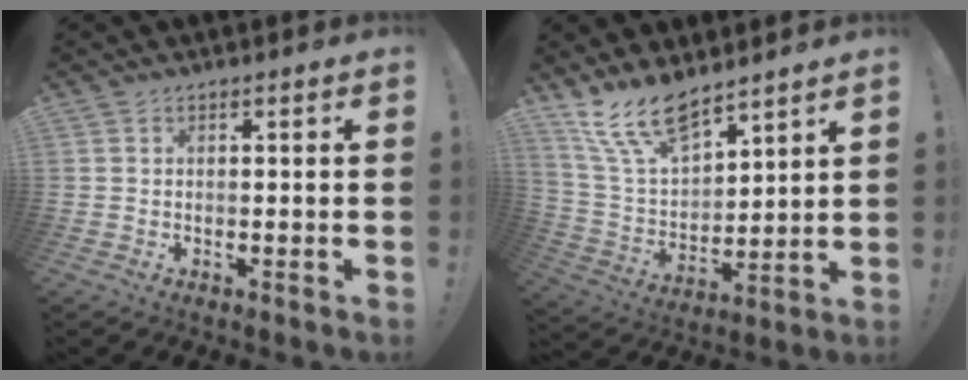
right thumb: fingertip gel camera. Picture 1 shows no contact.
{"total": 15.0, "force": [11.8, 5.9, 7.2], "torque": [-0.147, -0.080, 0.222]}